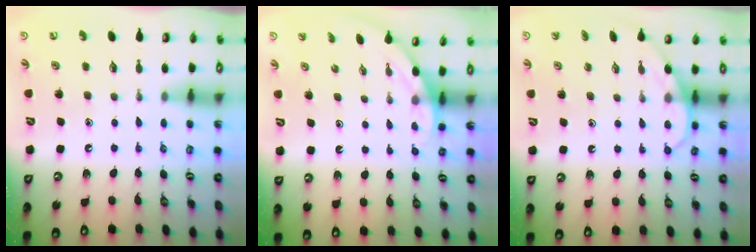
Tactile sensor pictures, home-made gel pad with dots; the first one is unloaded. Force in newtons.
{"total": 2.2, "press": 2.2, "slide": 0.0}
{"total": 4.4, "press": 4.4, "slide": 0.4}